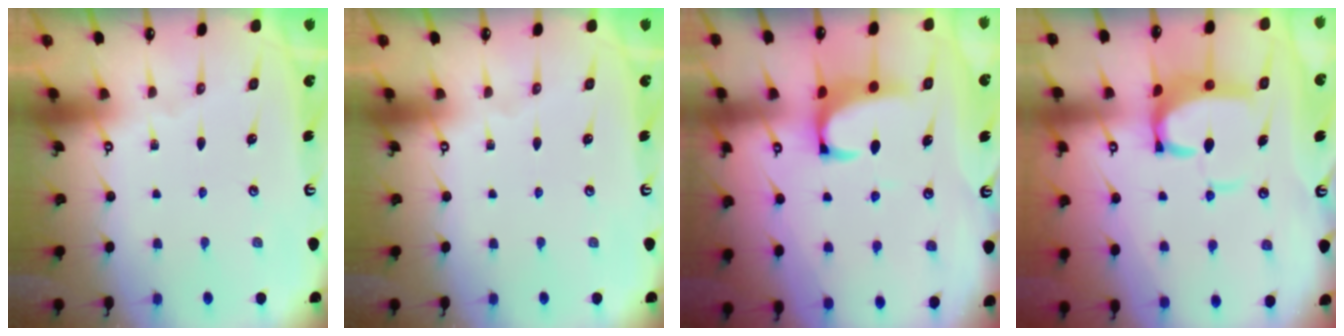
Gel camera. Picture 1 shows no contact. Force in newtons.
{"total": 0.0}
{"total": 2.2, "press": 2.0, "slide": 1.0}
{"total": 7.8, "press": 7.7, "slide": 1.3}